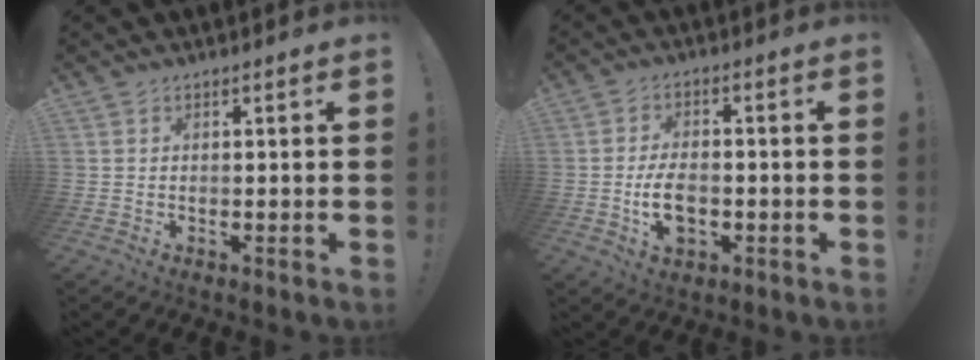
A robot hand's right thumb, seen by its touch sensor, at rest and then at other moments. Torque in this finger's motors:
{"motor_torque": [-0.04, 0.32, 0.13, 0.21, -0.02]}